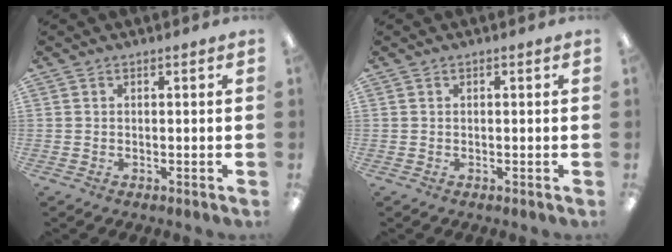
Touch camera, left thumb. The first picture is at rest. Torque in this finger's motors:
{"motor_torque": [-0.06, -0.01, -0.02, 0.06, -0.01]}